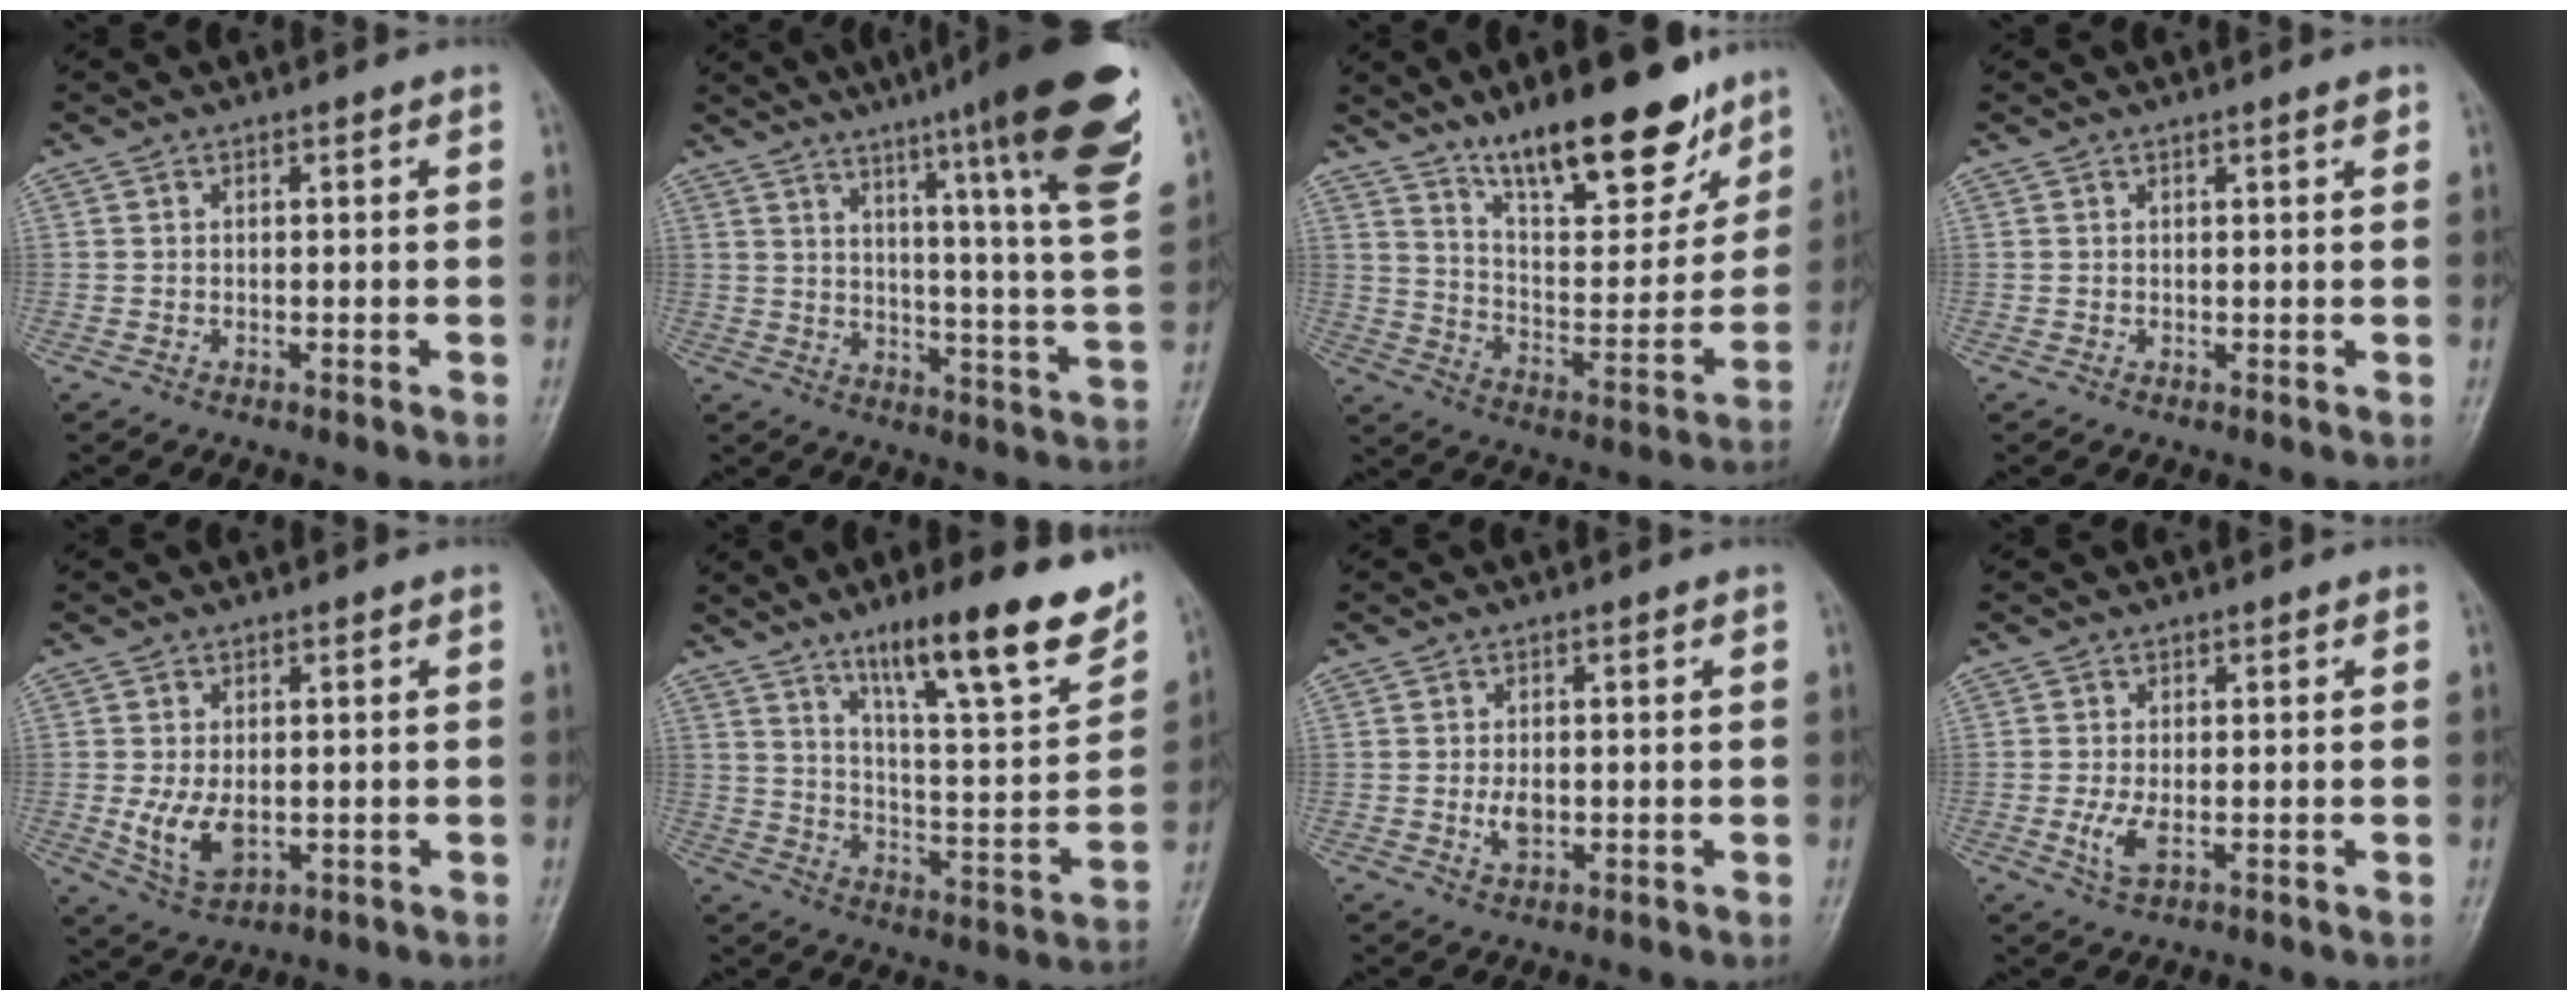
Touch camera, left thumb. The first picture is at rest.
{"total": 23.7, "force": [15.1, 1.3, 18.3], "torque": [-0.238, -0.069, 0.204]}
{"total": 20.2, "force": [14.4, 6.5, 12.6], "torque": [-0.148, -0.085, 0.239]}
{"total": 1.2, "force": [0.7, 0.1, 1.0], "torque": [-0.011, -0.002, 0.010]}
{"total": 6.7, "force": [-0.7, 4.0, 5.2], "torque": [-0.097, -0.013, -0.003]}
{"total": 19.8, "force": [13.3, 3.7, 14.2], "torque": [-0.185, -0.068, 0.213]}
{"total": 2.8, "force": [-0.3, 1.7, 2.3], "torque": [-0.041, -0.004, -0.003]}
{"total": 3.4, "force": [-0.4, 1.5, 3.0], "torque": [-0.070, -0.010, -0.006]}